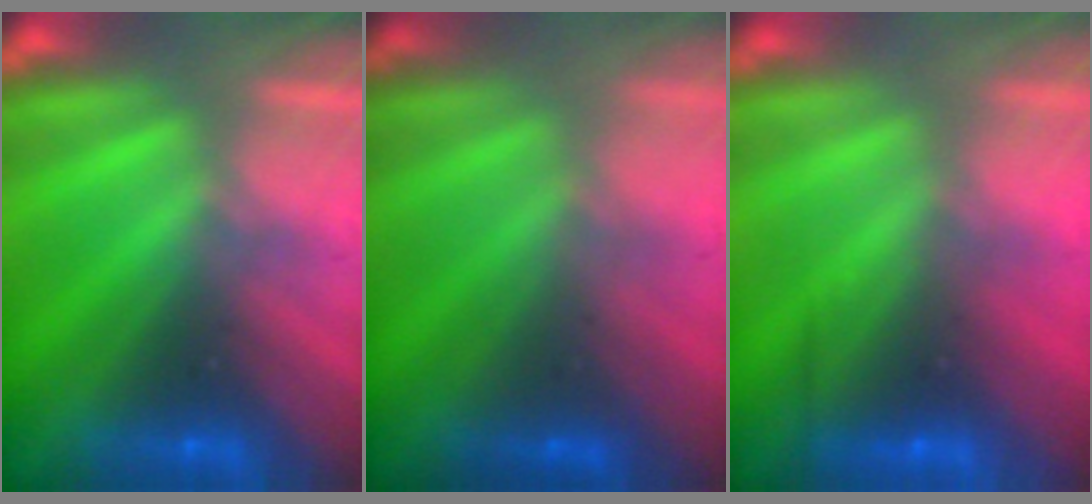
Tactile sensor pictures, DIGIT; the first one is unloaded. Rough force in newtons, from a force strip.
{"total": 1.8}
{"total": 2.4}